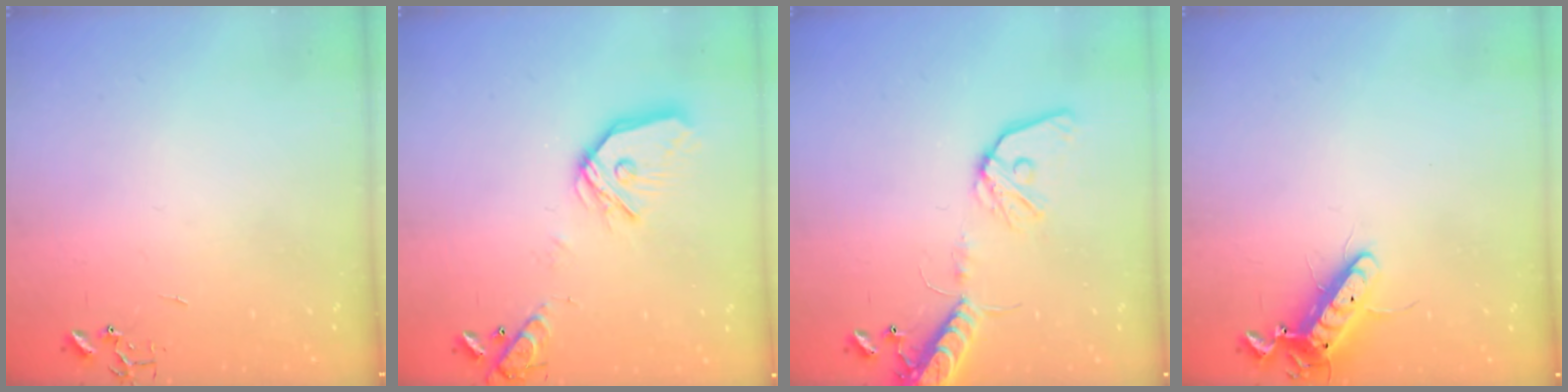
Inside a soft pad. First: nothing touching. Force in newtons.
{"total": 15.8, "press": 15.6, "slide": 2.1}
{"total": 14.1, "press": 13.8, "slide": 3.0}
{"total": 11.6, "press": 11.4, "slide": 2.2}